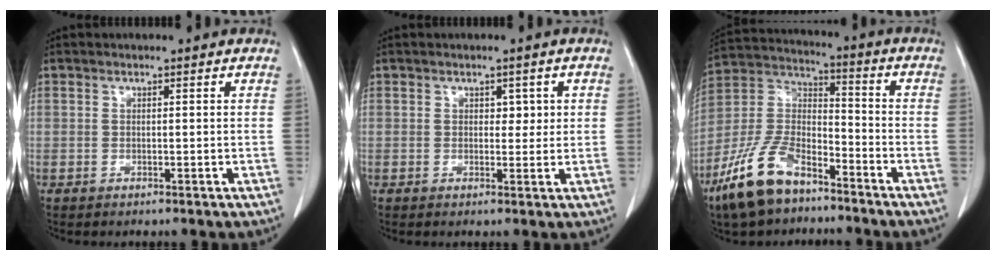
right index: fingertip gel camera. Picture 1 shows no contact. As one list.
[{"total": 2.1, "force": [0.6, 1.4, 1.4], "torque": [-0.011, 0.001, 0.007]}, {"total": 13.9, "force": [-9.6, 5.9, 8.2], "torque": [-0.179, 0.005, -0.188]}]